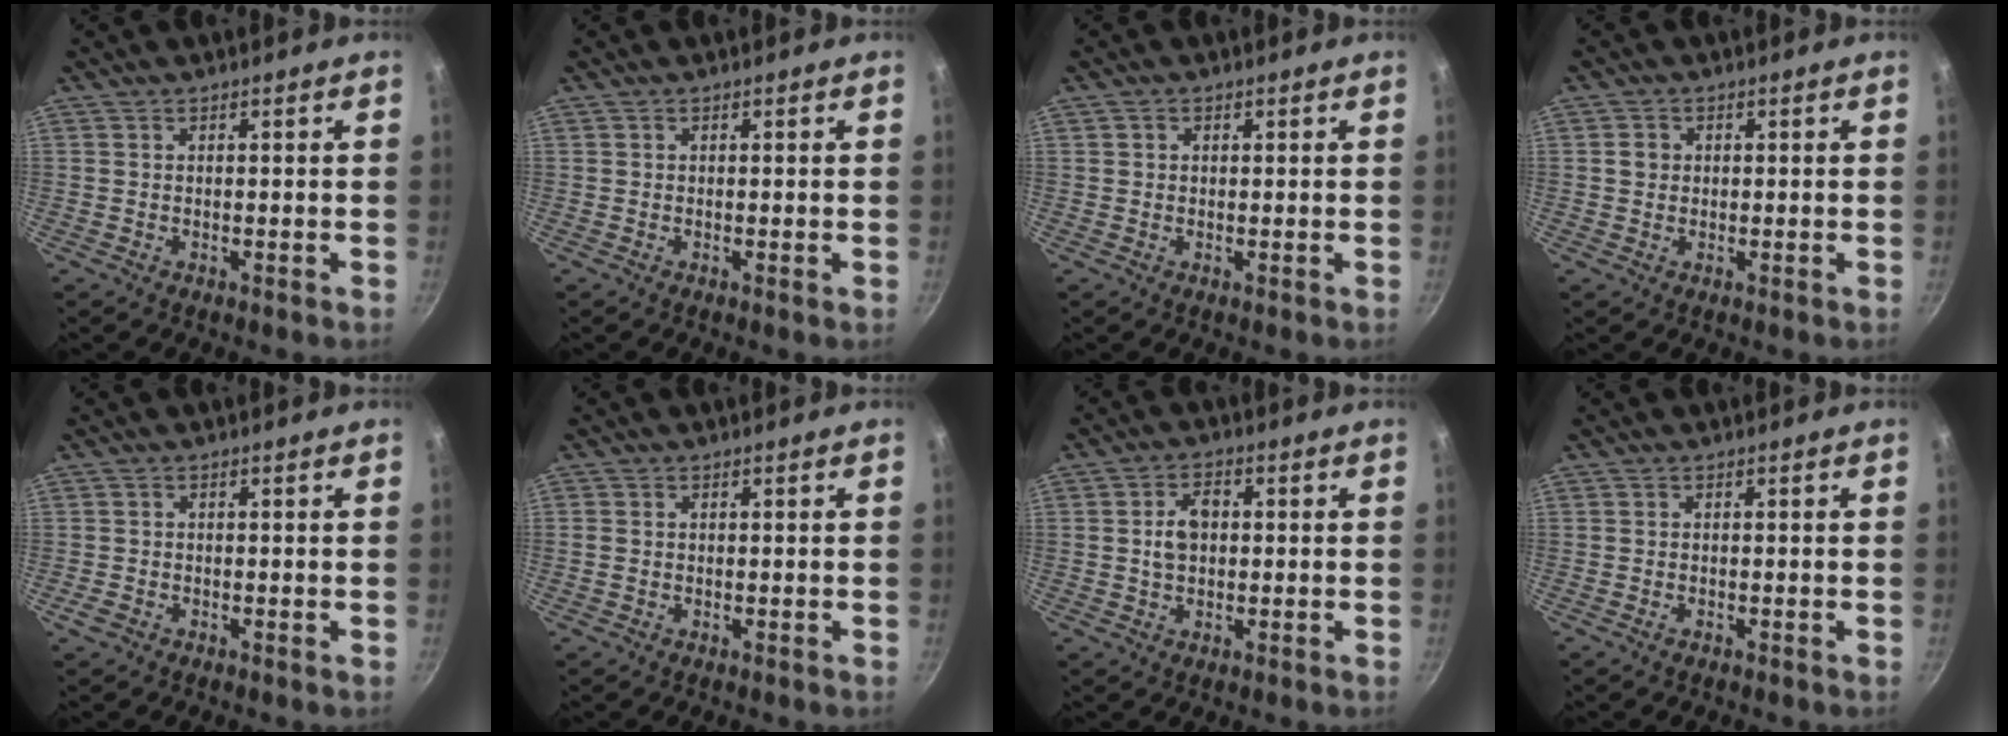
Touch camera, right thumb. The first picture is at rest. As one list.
[{"total": 0.0}, {"total": 0.8, "force": [0.3, 0.7, 0.3], "torque": [-0.003, 0.002, 0.002]}, {"total": 2.0, "force": [0.2, 1.8, 0.7], "torque": [-0.004, 0.006, 0.000]}, {"total": 1.6, "force": [-0.9, 1.0, 0.8], "torque": [-0.015, 0.000, -0.019]}, {"total": 1.4, "force": [-0.2, 1.2, 0.7], "torque": [-0.013, 0.004, -0.004]}, {"total": 5.4, "force": [0.4, 3.6, 3.9], "torque": [-0.052, 0.009, 0.003]}, {"total": 0.5, "force": [-0.4, 0.2, 0.3], "torque": [-0.007, 0.001, -0.009]}]